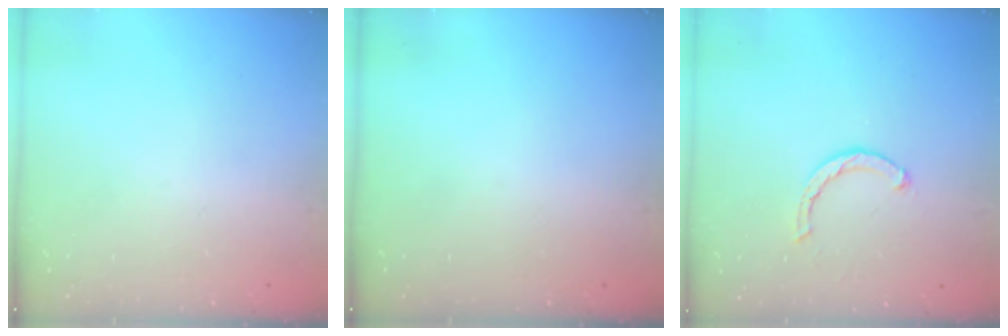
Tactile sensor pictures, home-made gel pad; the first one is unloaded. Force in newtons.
{"total": 0.0}
{"total": 2.1, "press": 2.1, "slide": 0.1}